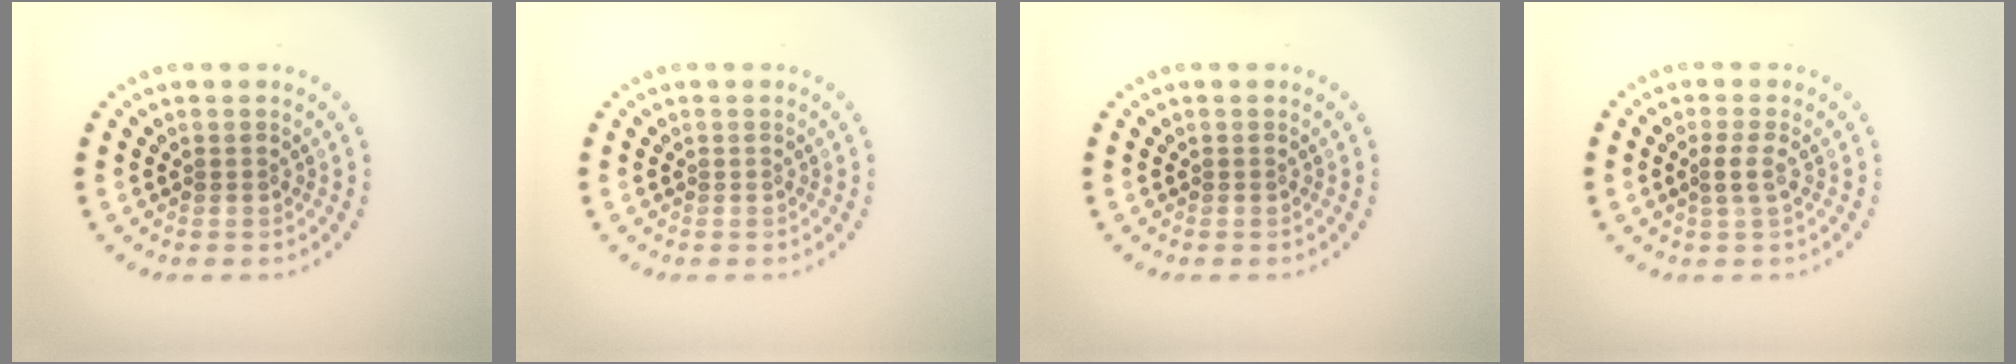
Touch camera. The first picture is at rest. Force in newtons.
{"total": 0.0}
{"total": 0.0}
{"total": 1.6, "press": 1.3, "slide": 0.9}